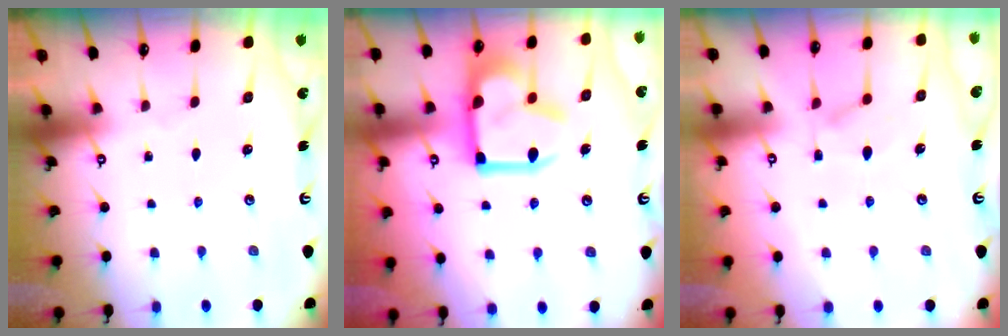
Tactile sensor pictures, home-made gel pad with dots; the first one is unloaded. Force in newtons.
{"total": 14.4, "press": 14.3, "slide": 2.0}
{"total": 1.5, "press": 0.2, "slide": 1.5}